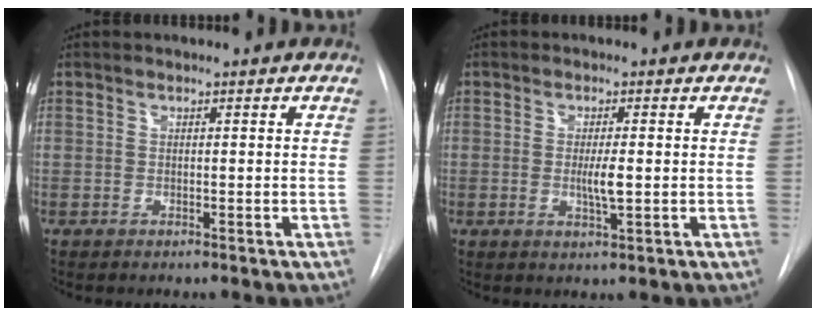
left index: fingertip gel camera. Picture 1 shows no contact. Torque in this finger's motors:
{"motor_torque": [0.39, 0.16, 0.10, 0.03]}